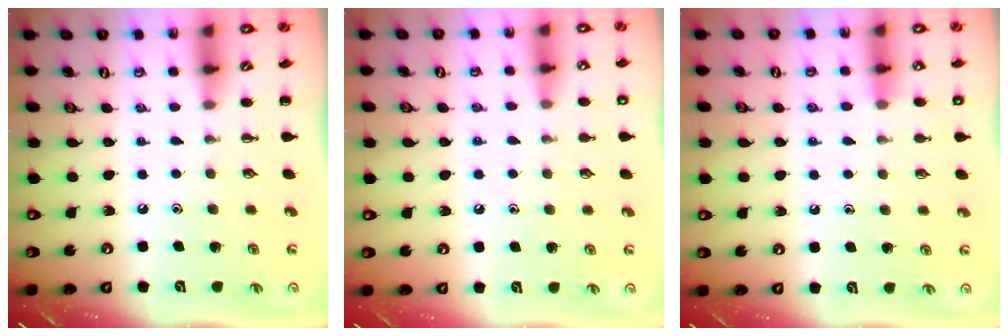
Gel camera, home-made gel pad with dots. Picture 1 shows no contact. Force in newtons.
{"total": 7.2, "press": 6.8, "slide": 2.1}
{"total": 8.4, "press": 8.2, "slide": 2.0}